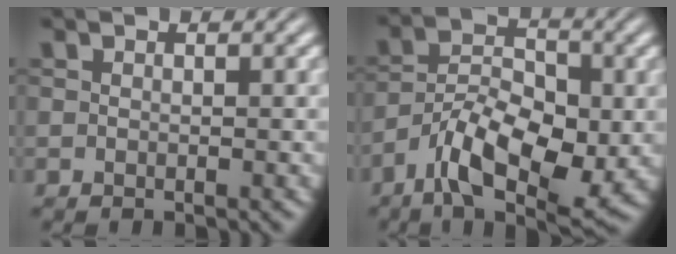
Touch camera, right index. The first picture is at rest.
{"total": 9.9, "force": [-3.0, 6.0, 7.2], "torque": [-0.112, -0.025, -0.056]}